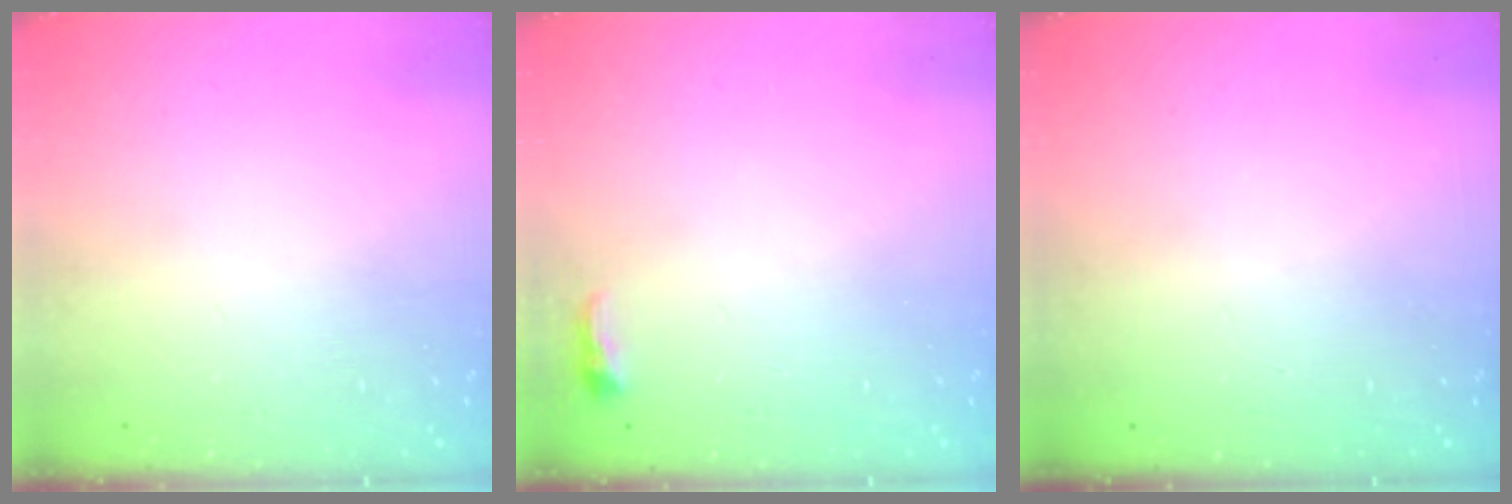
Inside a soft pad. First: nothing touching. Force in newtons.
{"total": 3.6, "press": 3.4, "slide": 1.0}
{"total": 1.0, "press": 0.0, "slide": 1.0}